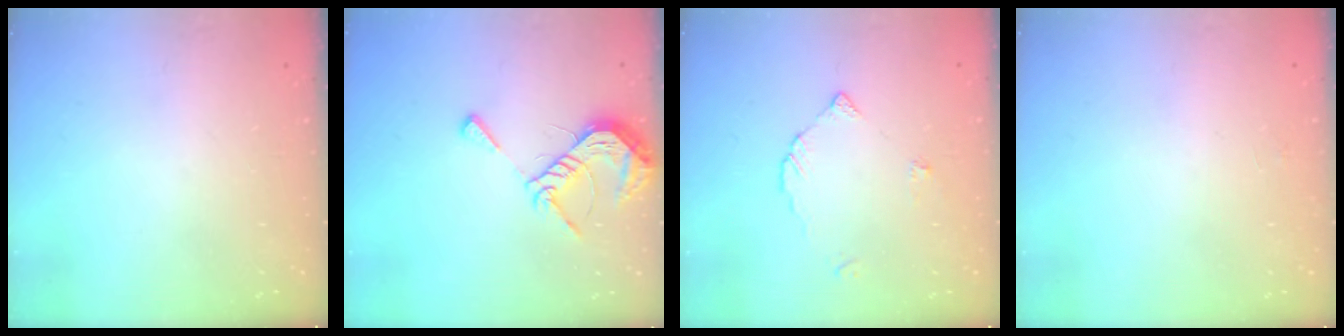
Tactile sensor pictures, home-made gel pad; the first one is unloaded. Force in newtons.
{"total": 9.4, "press": 9.4, "slide": 0.2}
{"total": 3.3, "press": 3.3, "slide": 0.4}
{"total": 2.3, "press": 2.3, "slide": 0.2}